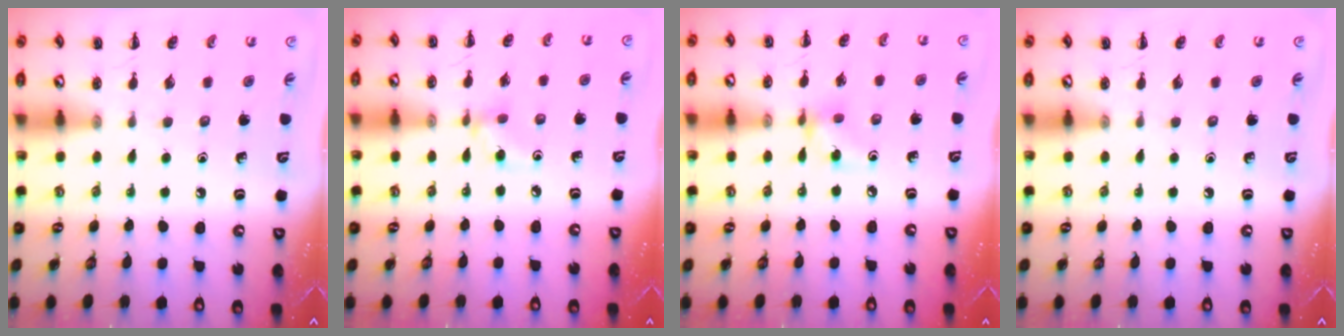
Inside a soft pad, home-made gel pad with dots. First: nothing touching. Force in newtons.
{"total": 3.5, "press": 3.2, "slide": 1.2}
{"total": 5.3, "press": 5.2, "slide": 1.1}
{"total": 0.0}